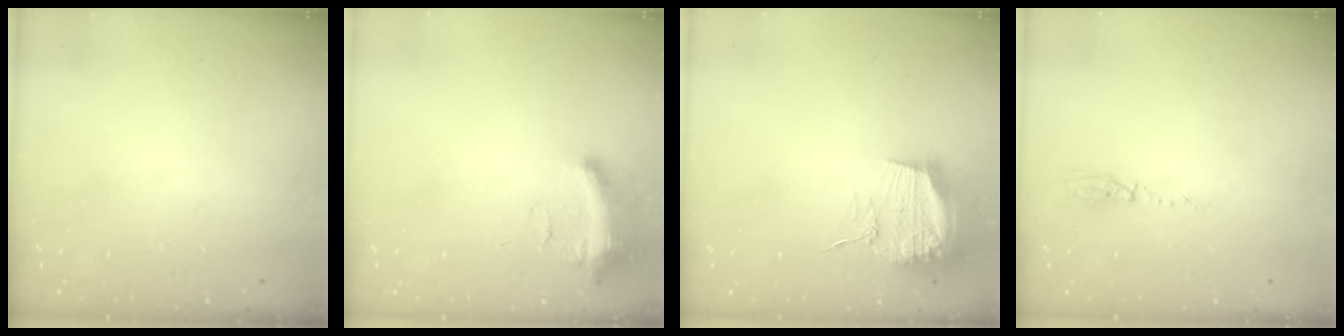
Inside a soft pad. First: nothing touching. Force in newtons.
{"total": 9.1, "press": 9.1, "slide": 1.0}
{"total": 16.1, "press": 16.1, "slide": 0.2}
{"total": 3.5, "press": 2.8, "slide": 2.1}